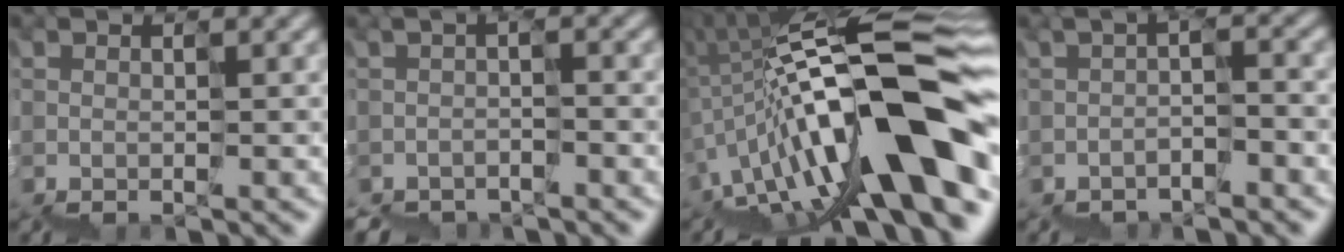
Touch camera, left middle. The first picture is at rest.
{"total": 2.4, "force": [-2.4, 0.1, -0.2], "torque": [-0.003, -0.005, -0.029]}
{"total": 15.0, "force": [-2.7, 4.9, 13.9], "torque": [-0.225, 0.040, -0.057]}
{"total": 2.4, "force": [-2.1, 0.3, 1.0], "torque": [-0.017, 0.002, -0.028]}